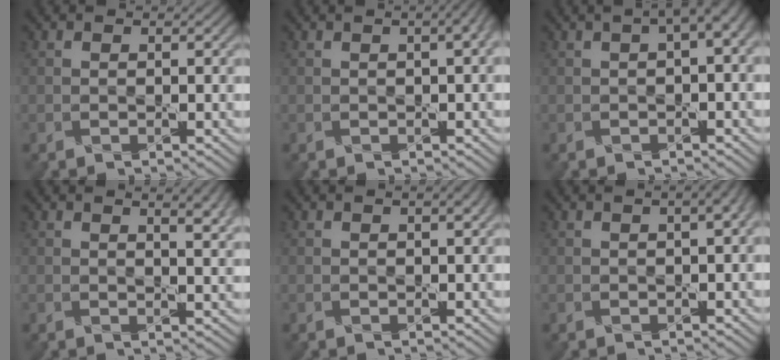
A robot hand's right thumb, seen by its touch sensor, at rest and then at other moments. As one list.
[{"total": 3.6, "force": [0.9, 1.5, 3.2], "torque": [-0.031, 0.014, 0.002]}, {"total": 3.6, "force": [0.8, 1.0, 3.4], "torque": [-0.047, 0.010, 0.012]}, {"total": 4.5, "force": [2.3, 1.4, 3.6], "torque": [-0.048, 0.006, 0.028]}, {"total": 1.2, "force": [0.5, 0.2, 1.1], "torque": [-0.019, 0.005, 0.002]}, {"total": 3.8, "force": [0.9, 1.6, 3.4], "torque": [-0.034, 0.011, 0.006]}]